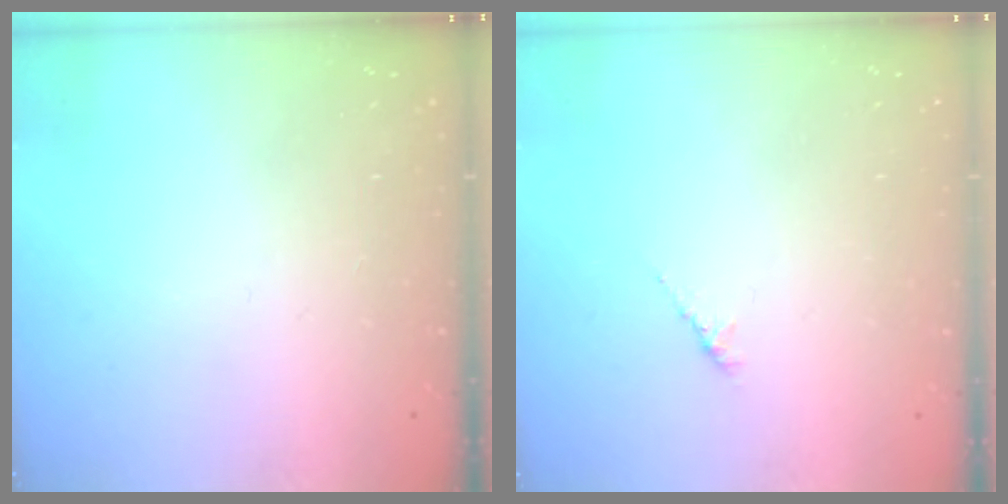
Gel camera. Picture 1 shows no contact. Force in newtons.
{"total": 1.5, "press": 1.4, "slide": 0.5}